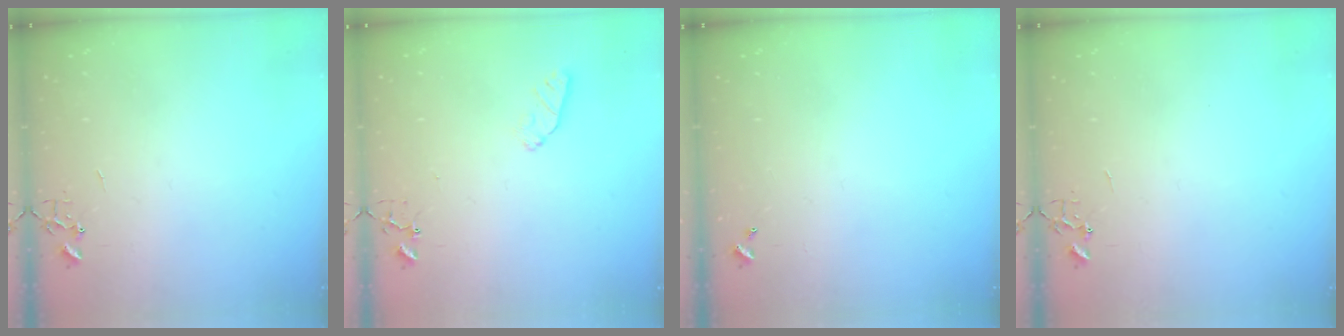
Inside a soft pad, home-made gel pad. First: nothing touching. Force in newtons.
{"total": 5.4, "press": 5.3, "slide": 0.7}
{"total": 0.0}
{"total": 0.0}